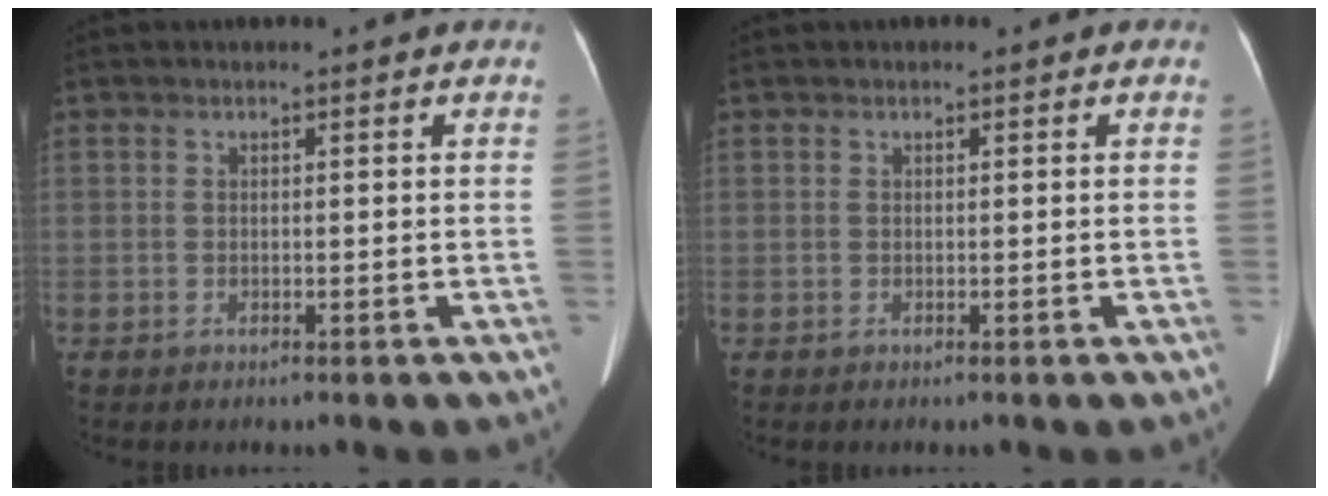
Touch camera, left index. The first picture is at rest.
{"total": 0.0}